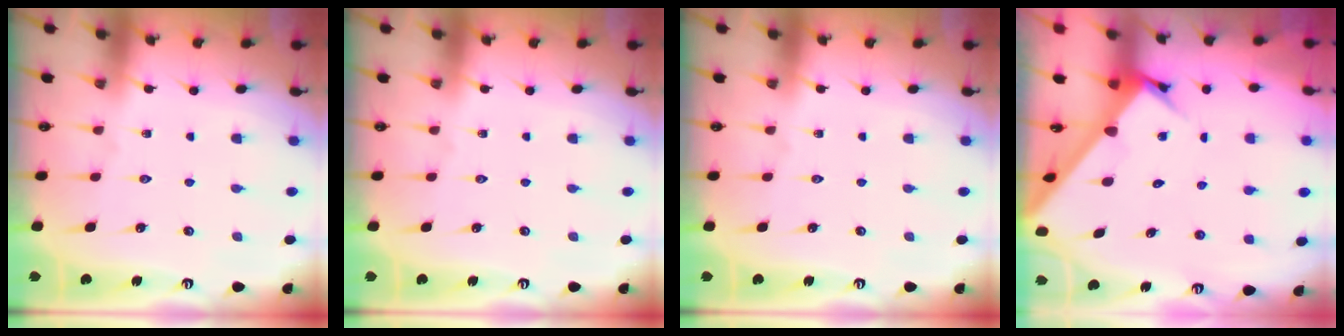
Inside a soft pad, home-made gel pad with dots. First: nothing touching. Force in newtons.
{"total": 0.0}
{"total": 0.0}
{"total": 2.9, "press": 2.9, "slide": 0.2}